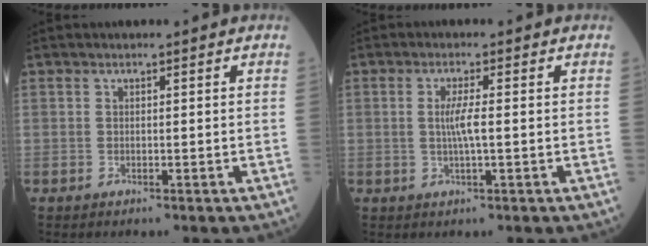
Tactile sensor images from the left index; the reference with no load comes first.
{"total": 3.1, "force": [-0.1, 0.0, 3.1], "torque": [-0.062, -0.002, -0.001]}